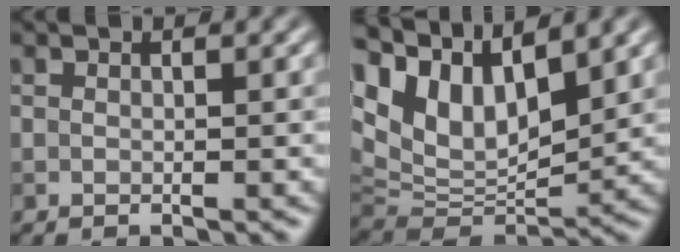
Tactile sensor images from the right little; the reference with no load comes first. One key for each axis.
{"total": 10.2, "fx": 5.9, "fy": 5.1, "fz": 6.5, "tx": -0.137, "ty": 0.012, "tz": 0.114}